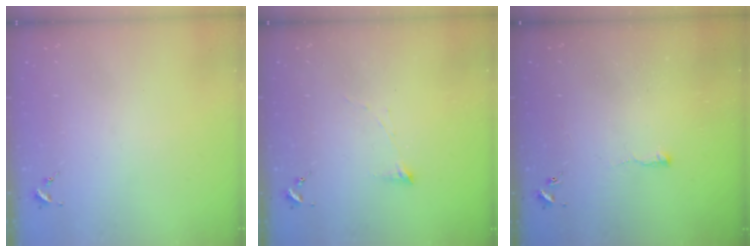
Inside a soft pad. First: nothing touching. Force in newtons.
{"total": 3.7, "press": 3.7, "slide": 0.4}
{"total": 2.8, "press": 2.7, "slide": 0.6}